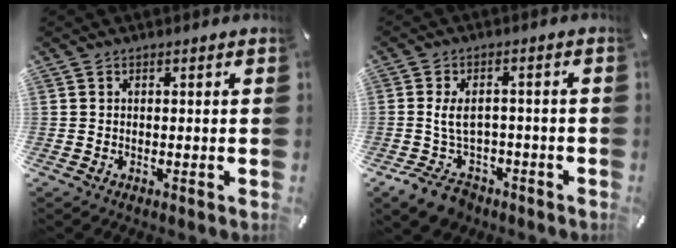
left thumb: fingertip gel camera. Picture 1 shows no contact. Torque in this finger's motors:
{"motor_torque": [-0.36, 0.92, 0.04, -0.03, 0.06]}